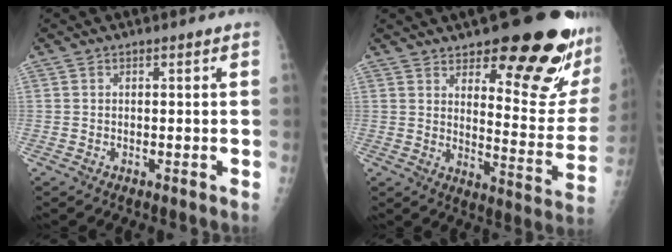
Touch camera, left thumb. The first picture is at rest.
{"total": 22.1, "force": [13.7, 6.3, 16.2], "torque": [-0.177, -0.093, 0.188]}